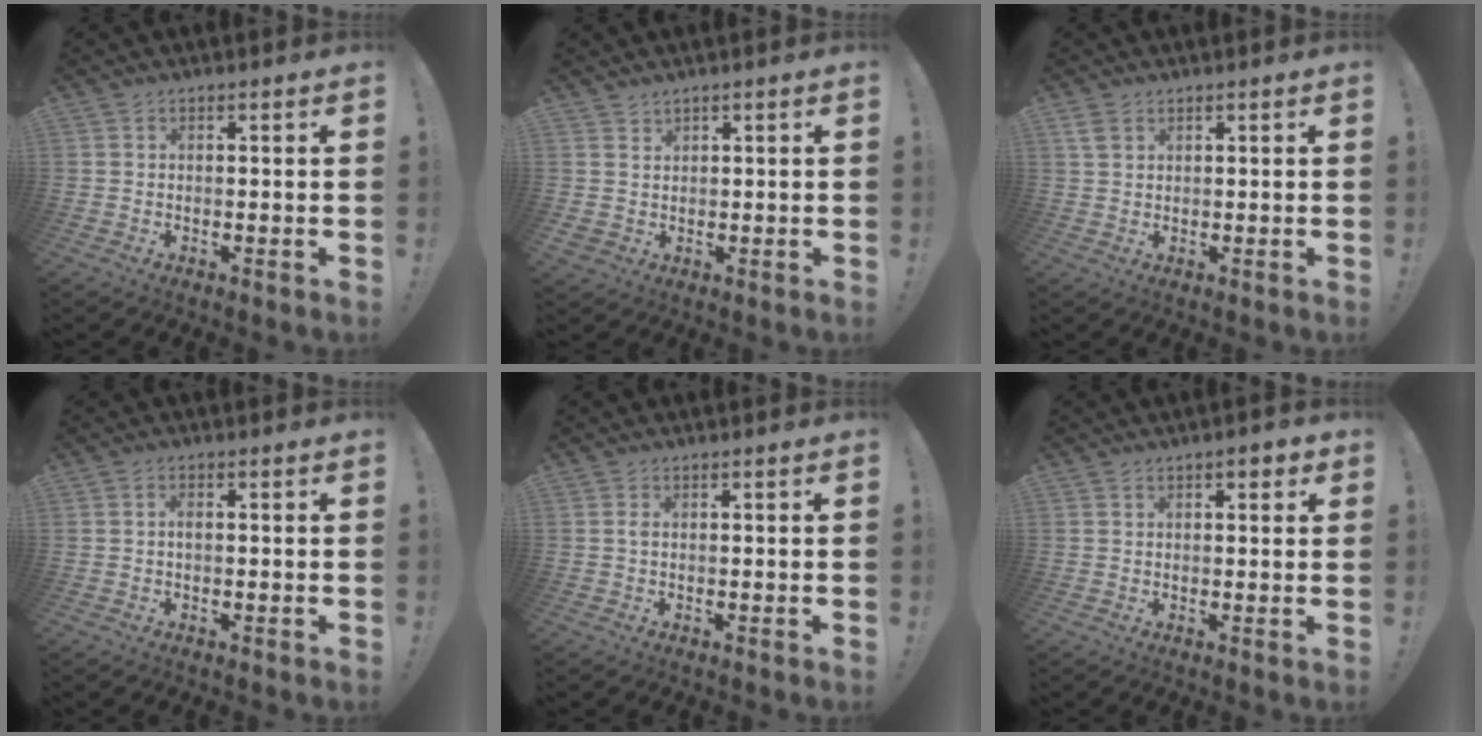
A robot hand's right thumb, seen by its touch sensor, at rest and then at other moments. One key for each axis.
{"total": 2.9, "fx": 1.9, "fy": 2.2, "fz": 0.0, "tx": 0.009, "ty": -0.012, "tz": 0.035}
{"total": 3.2, "fx": 1.8, "fy": 2.1, "fz": 1.7, "tx": -0.028, "ty": 0.000, "tz": 0.035}
{"total": 1.3, "fx": -0.2, "fy": 0.6, "fz": 1.2, "tx": -0.030, "ty": 0.007, "tz": -0.003}
{"total": 0.8, "fx": -0.2, "fy": 0.2, "fz": 0.7, "tx": -0.015, "ty": 0.002, "tz": -0.003}
{"total": 2.7, "fx": 1.2, "fy": 1.4, "fz": 2.0, "tx": -0.017, "ty": -0.003, "tz": 0.017}